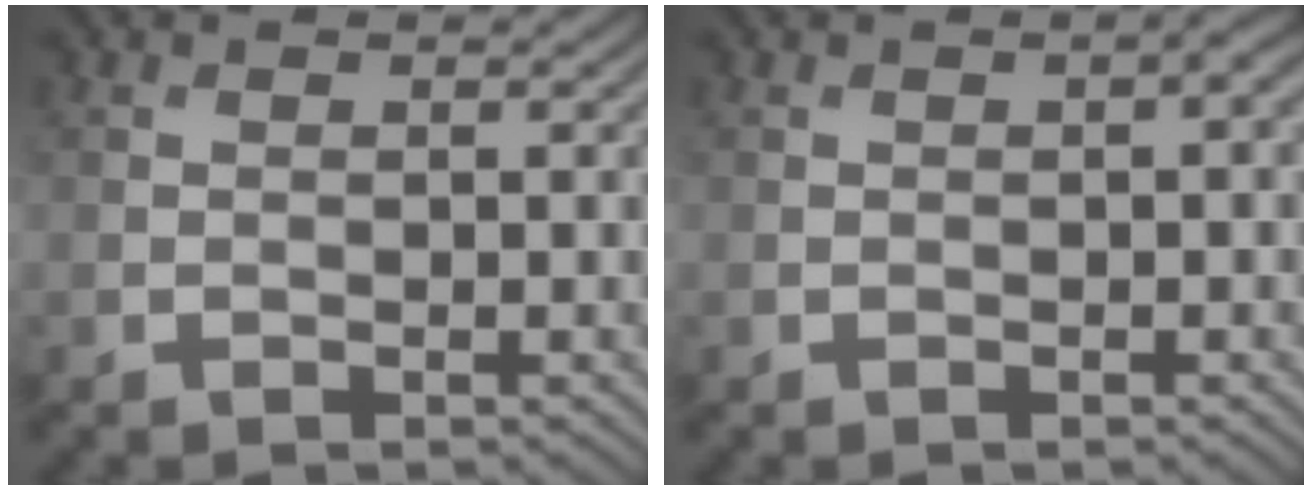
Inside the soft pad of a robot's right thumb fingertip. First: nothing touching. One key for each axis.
{"total": 1.6, "fx": 0.2, "fy": 0.4, "fz": 1.5, "tx": -0.021, "ty": 0.006, "tz": 0.003}